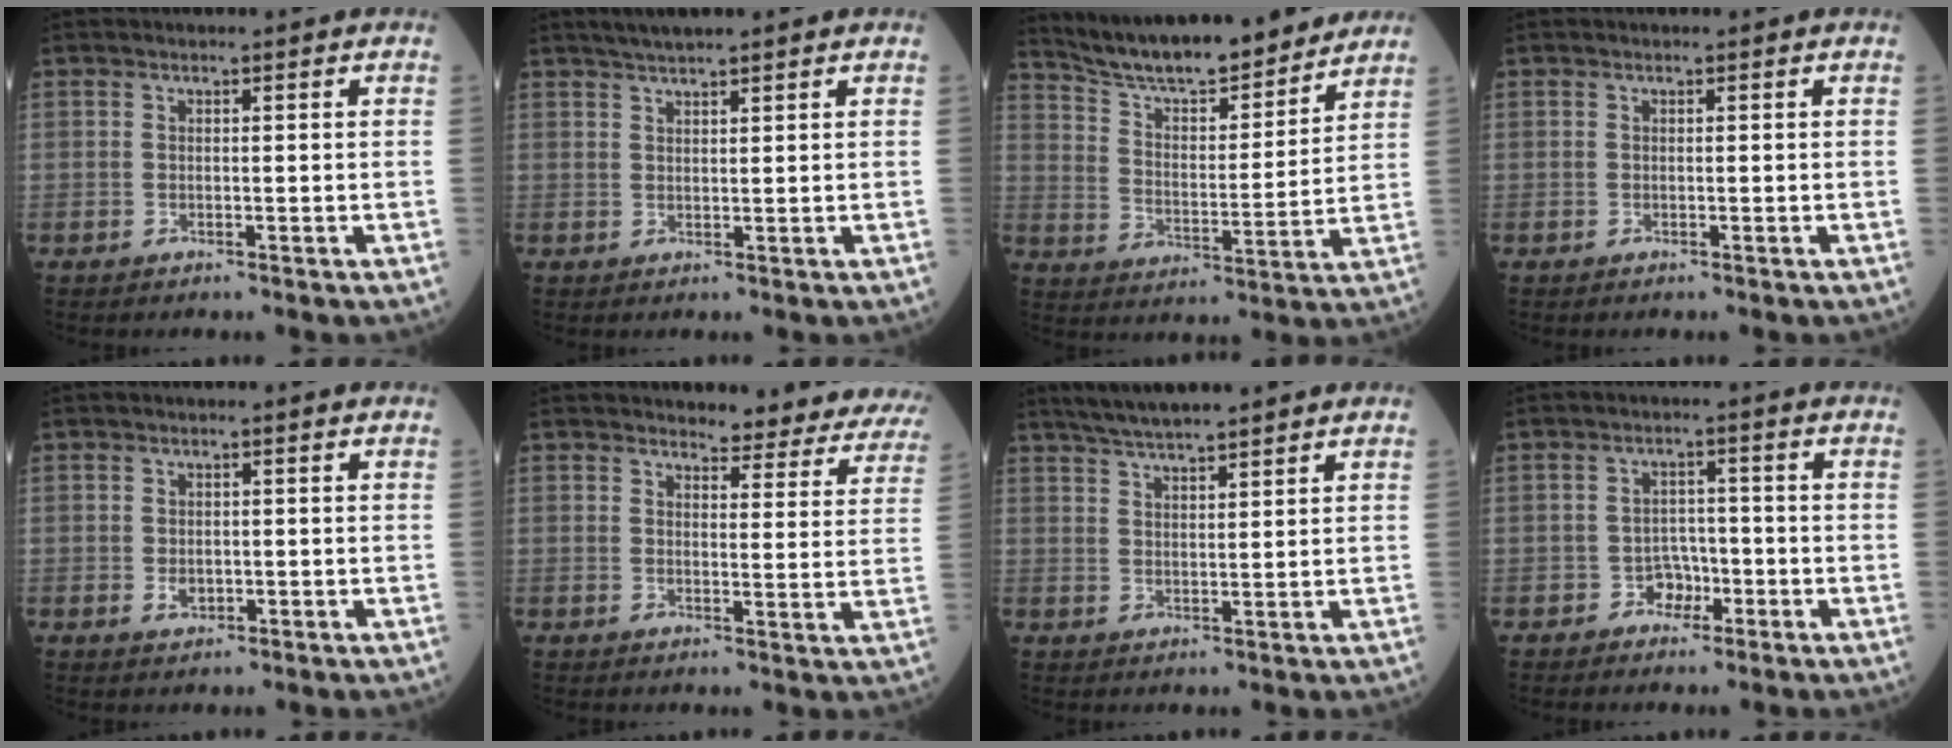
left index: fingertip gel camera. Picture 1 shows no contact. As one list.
[{"total": 3.8, "force": [3.2, 0.1, 2.0], "torque": [-0.037, 0.020, 0.058]}, {"total": 16.4, "force": [15.1, 2.2, 5.9], "torque": [-0.102, 0.001, 0.242]}, {"total": 0.0}, {"total": 1.7, "force": [-0.3, 1.2, 1.1], "torque": [-0.020, 0.000, 0.000]}, {"total": 14.0, "force": [13.6, 2.8, 1.9], "torque": [0.015, -0.066, 0.119]}, {"total": 8.1, "force": [7.1, 0.4, 3.8], "torque": [-0.066, 0.027, 0.117]}, {"total": 3.0, "force": [-1.5, 2.3, 1.2], "torque": [-0.014, 0.008, -0.026]}]